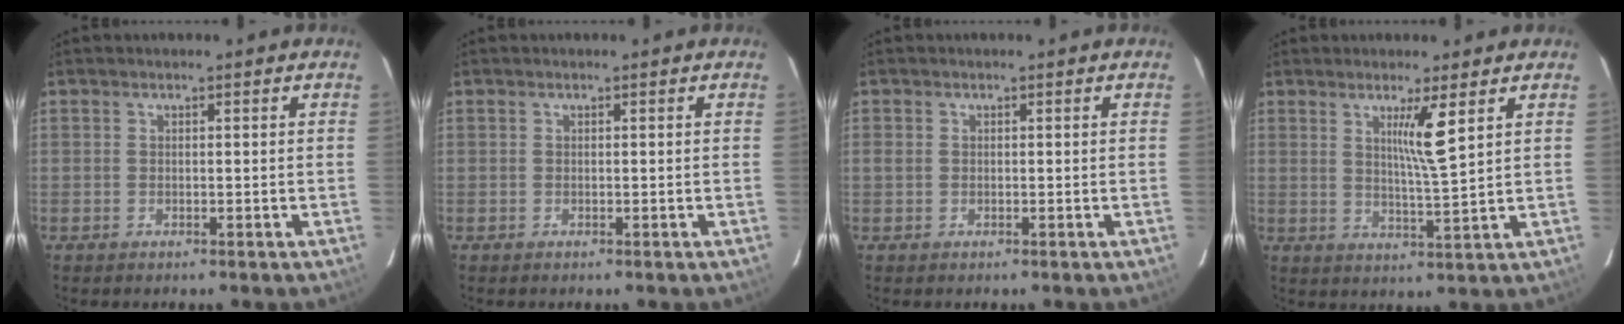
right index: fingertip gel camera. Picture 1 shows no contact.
{"total": 0.0}
{"total": 0.9, "force": [0.0, 0.7, 0.5], "torque": [-0.016, 0.006, 0.003]}
{"total": 5.8, "force": [2.5, -0.7, 5.2], "torque": [-0.091, -0.014, 0.044]}